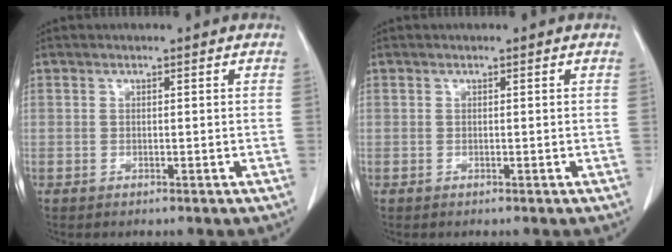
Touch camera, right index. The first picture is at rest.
{"total": 0.0}